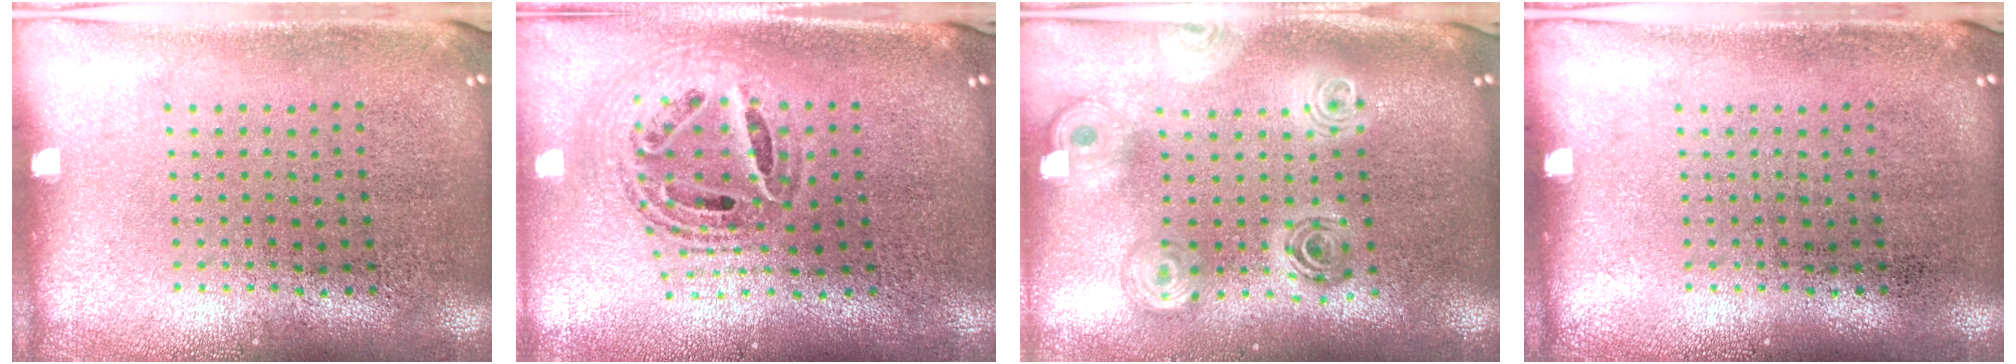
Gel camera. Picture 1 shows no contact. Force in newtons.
{"total": 1.2, "press": 1.1, "slide": 0.4}
{"total": 2.3, "press": 1.8, "slide": 1.4}
{"total": 0.0}